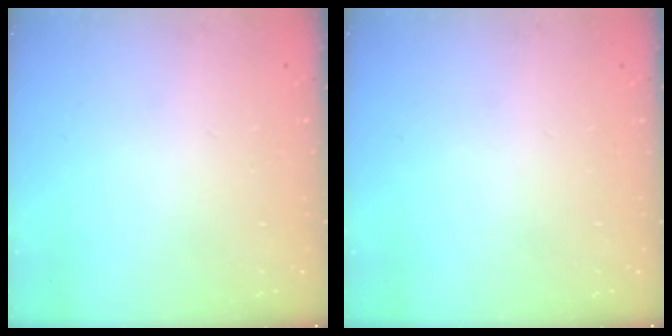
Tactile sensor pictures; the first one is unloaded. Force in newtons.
{"total": 0.0}